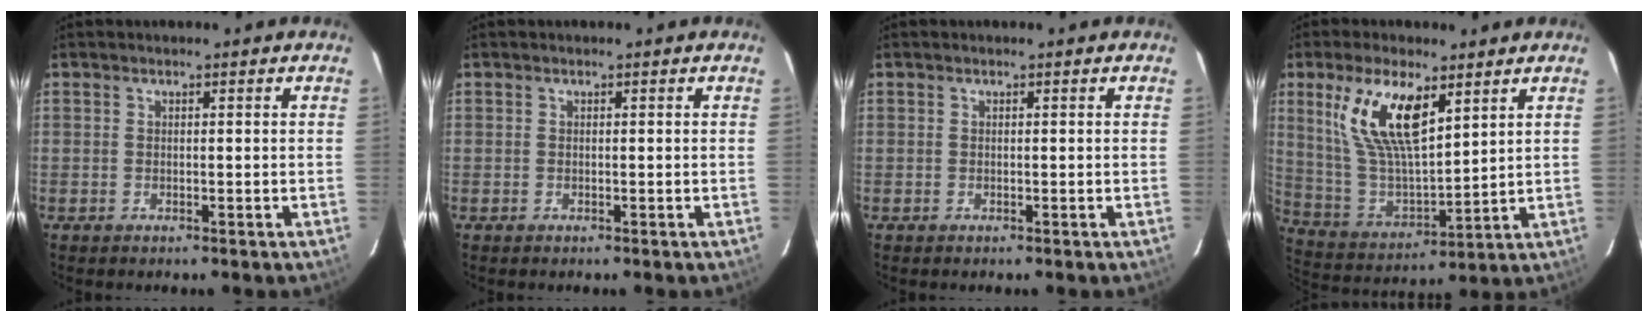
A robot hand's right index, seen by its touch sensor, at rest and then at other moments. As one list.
[{"total": 0.0}, {"total": 0.0}, {"total": 14.9, "force": [7.7, 5.8, 11.4], "torque": [-0.224, 0.004, 0.163]}]